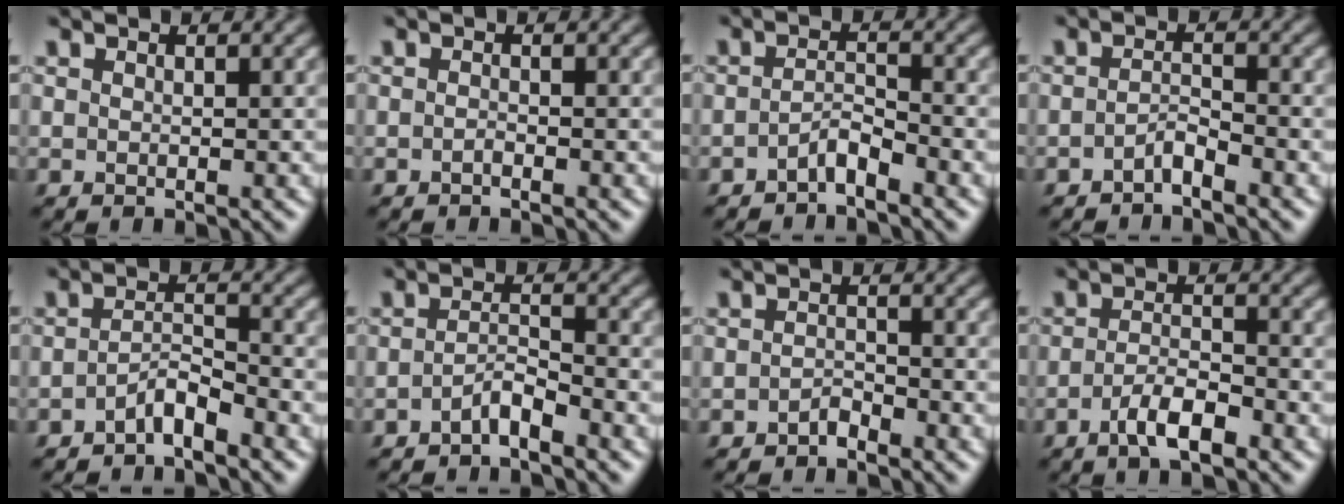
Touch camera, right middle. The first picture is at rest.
{"total": 0.5, "force": [-0.4, 0.1, 0.3], "torque": [-0.006, 0.001, -0.007]}
{"total": 1.8, "force": [-1.4, 0.3, 1.0], "torque": [-0.021, 0.007, -0.028]}
{"total": 1.5, "force": [-1.2, 0.3, 0.8], "torque": [-0.017, 0.005, -0.024]}
{"total": 2.2, "force": [-1.7, 0.4, 1.3], "torque": [-0.024, 0.009, -0.035]}
{"total": 1.9, "force": [-1.4, 0.3, 1.1], "torque": [-0.023, 0.007, -0.030]}
{"total": 1.1, "force": [-0.9, 0.4, 0.5], "torque": [-0.009, 0.004, -0.018]}
{"total": 3.1, "force": [-1.8, 0.9, 2.4], "torque": [-0.049, 0.003, -0.036]}